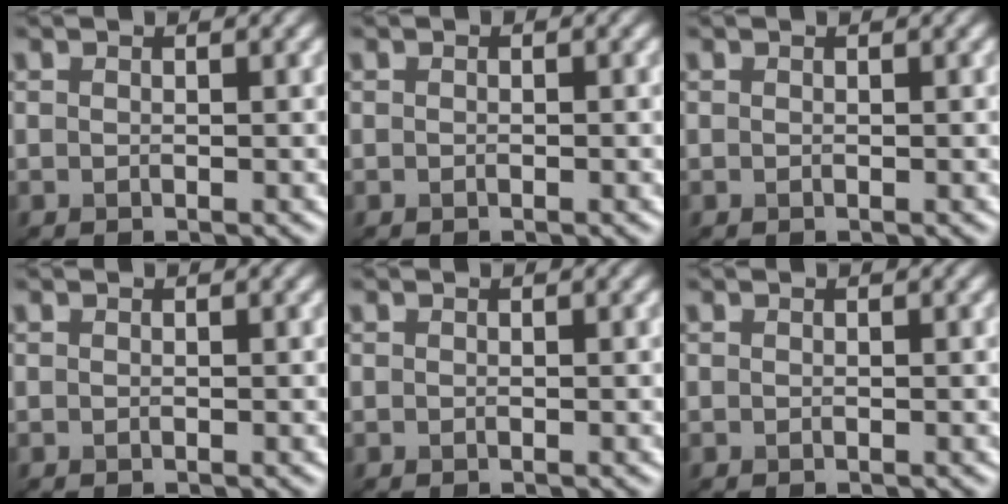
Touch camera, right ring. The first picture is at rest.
{"total": 0.0}
{"total": 0.0}
{"total": 0.0}
{"total": 0.0}
{"total": 0.0}